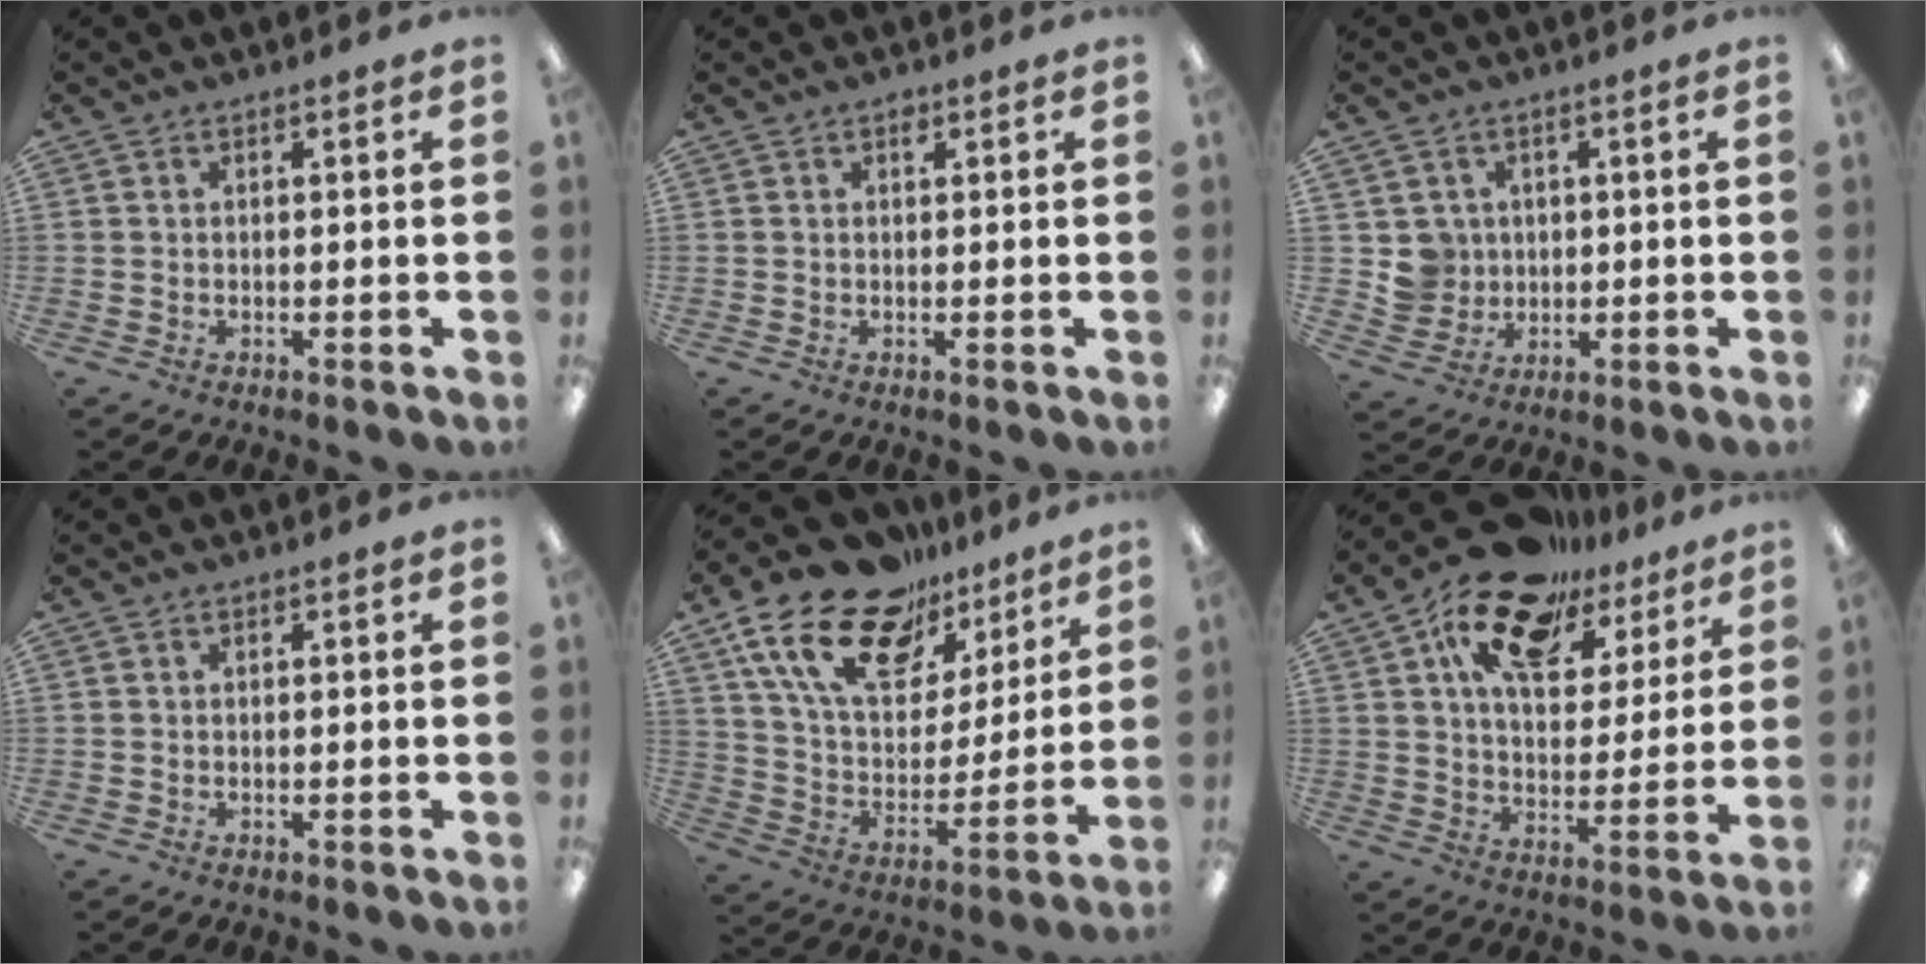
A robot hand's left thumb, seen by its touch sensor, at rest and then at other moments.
{"total": 1.2, "force": [0.6, 0.7, 0.7], "torque": [-0.007, -0.001, 0.009]}
{"total": 5.8, "force": [1.3, 5.6, 0.2], "torque": [-0.011, 0.004, 0.029]}
{"total": 0.0}
{"total": 20.9, "force": [14.2, 10.9, 10.8], "torque": [-0.216, -0.079, 0.255]}
{"total": 16.3, "force": [11.5, 8.0, 8.2], "torque": [-0.155, -0.063, 0.205]}